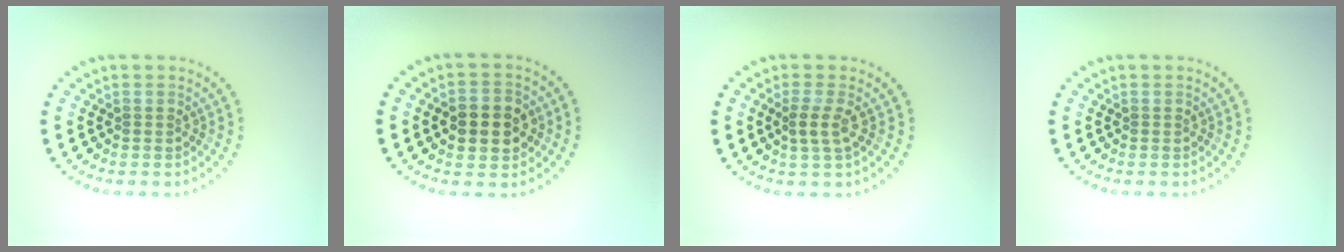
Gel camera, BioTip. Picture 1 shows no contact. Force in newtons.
{"total": 3.9, "press": 3.9, "slide": 0.3}
{"total": 1.9, "press": 1.6, "slide": 1.0}
{"total": 0.0}